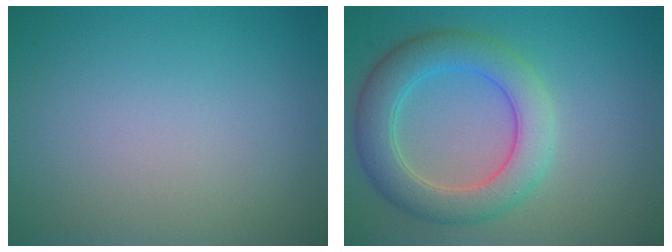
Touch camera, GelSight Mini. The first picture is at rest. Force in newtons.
{"total": 5.7, "press": 5.7, "slide": 0.2}